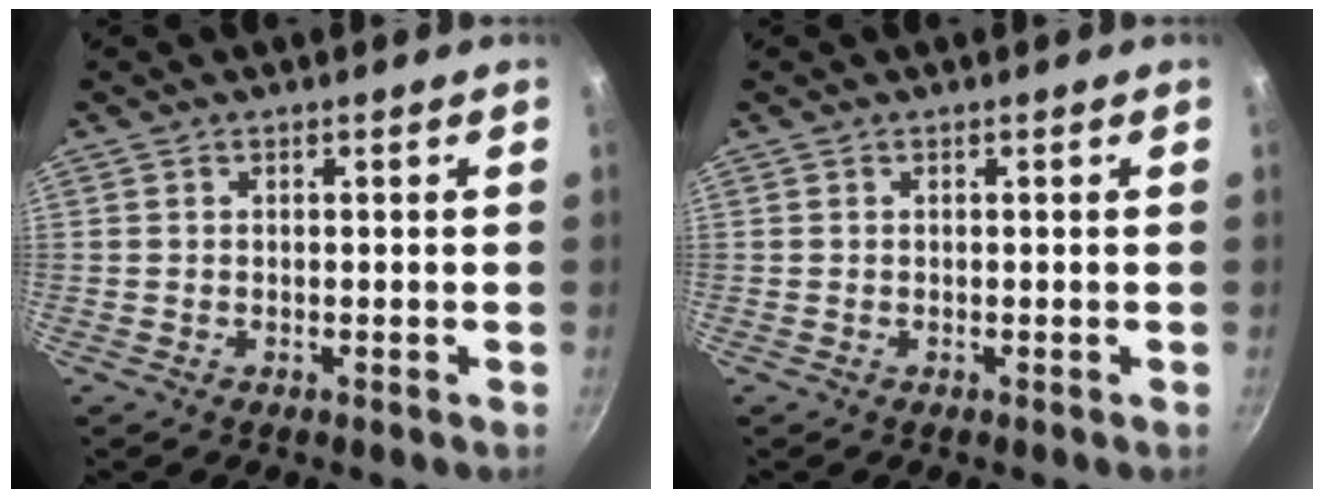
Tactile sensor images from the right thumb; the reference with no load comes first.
{"total": 0.0}